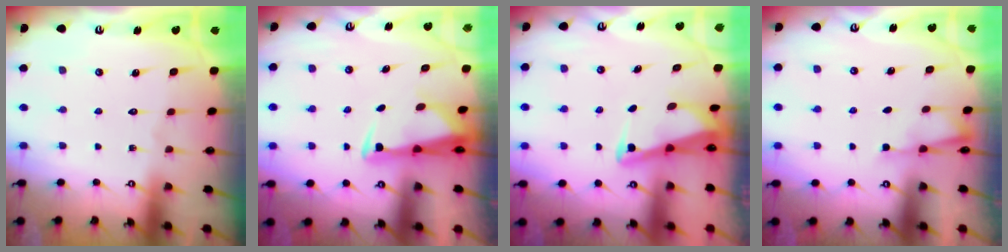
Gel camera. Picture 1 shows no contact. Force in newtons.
{"total": 3.0, "press": 2.9, "slide": 0.9}
{"total": 2.5, "press": 2.5, "slide": 0.2}
{"total": 2.3, "press": 2.2, "slide": 0.4}